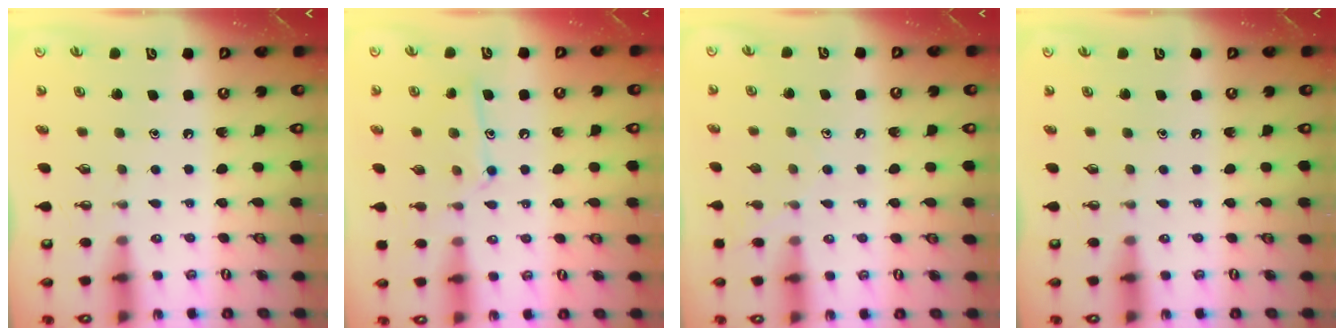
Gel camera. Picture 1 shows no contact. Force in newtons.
{"total": 10.7, "press": 10.6, "slide": 0.7}
{"total": 7.7, "press": 7.6, "slide": 0.8}
{"total": 0.0}